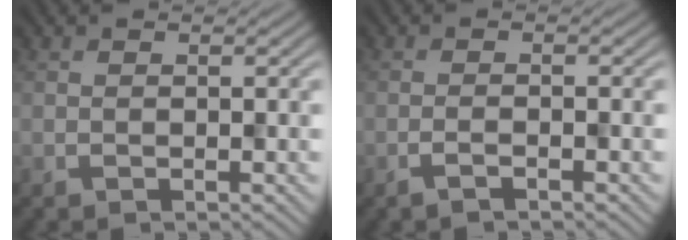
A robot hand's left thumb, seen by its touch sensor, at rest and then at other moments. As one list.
[{"total": 1.4, "force": [-1.2, 0.2, 0.8], "torque": [-0.006, 0.005, -0.023]}]